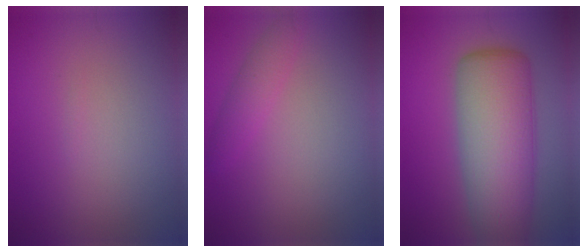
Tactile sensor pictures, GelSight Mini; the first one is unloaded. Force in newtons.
{"total": 1.9, "press": 1.9, "slide": 0.1}
{"total": 10.6, "press": 10.6, "slide": 0.6}